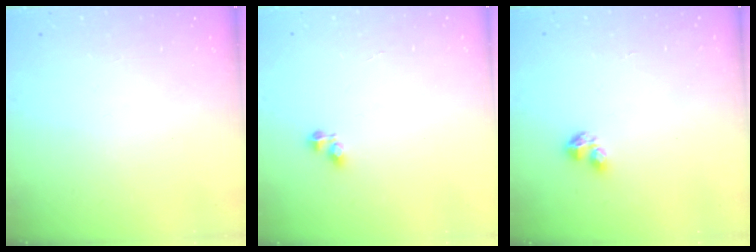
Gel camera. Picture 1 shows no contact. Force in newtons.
{"total": 2.1, "press": 2.1, "slide": 0.3}
{"total": 3.3, "press": 3.3, "slide": 0.4}